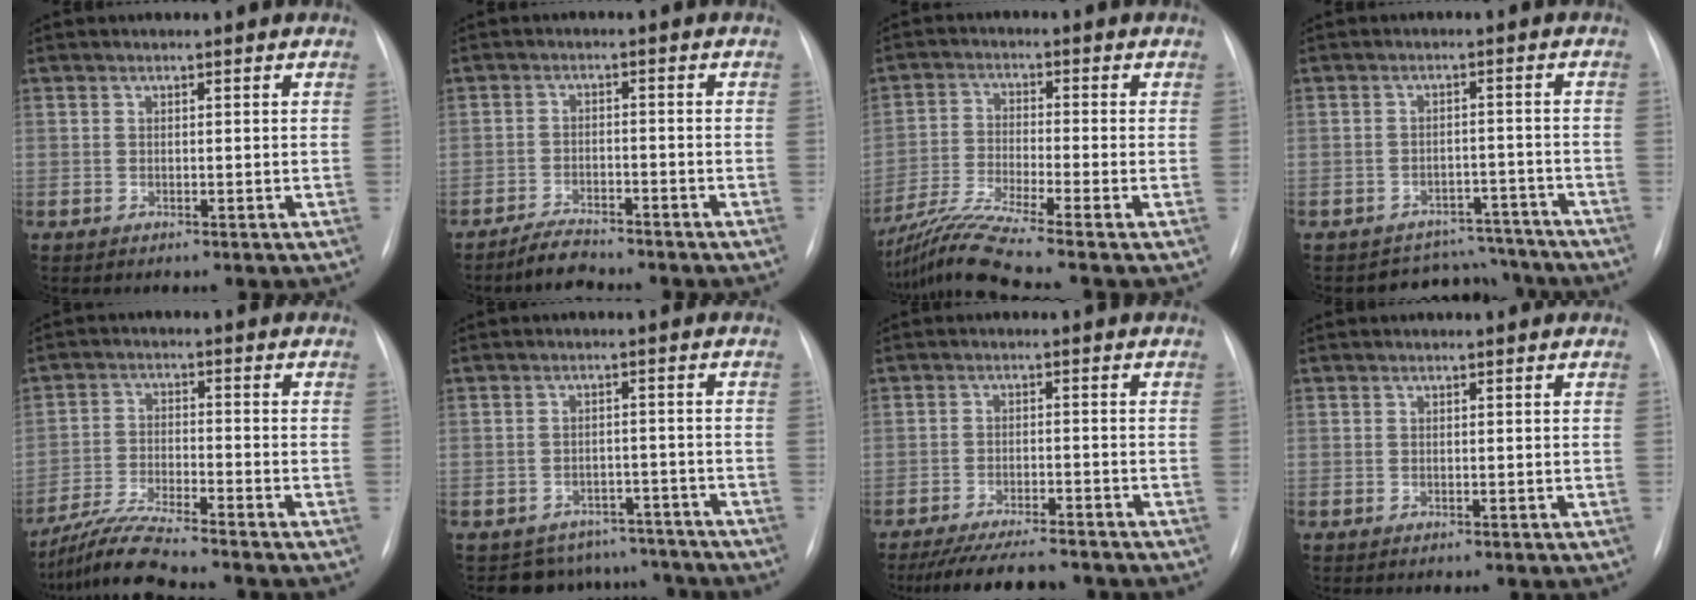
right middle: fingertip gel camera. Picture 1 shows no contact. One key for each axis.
{"total": 3.9, "fx": -3.7, "fy": 0.6, "fz": 1.1, "tx": -0.019, "ty": -0.011, "tz": -0.064}
{"total": 9.8, "fx": -8.1, "fy": -2.5, "fz": 4.9, "tx": -0.092, "ty": -0.025, "tz": -0.147}
{"total": 6.9, "fx": -6.2, "fy": 2.7, "fz": -1.4, "tx": 0.033, "ty": 0.039, "tz": -0.078}
{"total": 7.6, "fx": -6.9, "fy": -1.2, "fz": 2.9, "tx": -0.059, "ty": -0.022, "tz": -0.130}
{"total": 8.4, "fx": -7.6, "fy": 3.6, "fz": -1.0, "tx": 0.027, "ty": 0.033, "tz": -0.090}
{"total": 11.0, "fx": -9.9, "fy": 1.5, "fz": 4.6, "tx": -0.069, "ty": -0.011, "tz": -0.144}
{"total": 0.0}